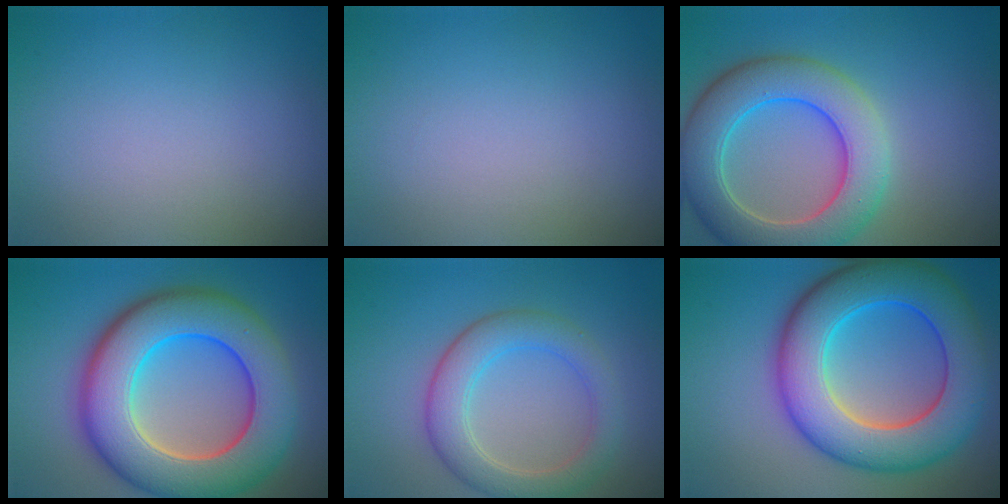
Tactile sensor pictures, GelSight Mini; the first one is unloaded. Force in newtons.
{"total": 0.0}
{"total": 8.3, "press": 8.3, "slide": 0.3}
{"total": 12.4, "press": 12.4, "slide": 0.9}
{"total": 4.6, "press": 4.6, "slide": 0.1}
{"total": 11.6, "press": 11.6, "slide": 0.3}